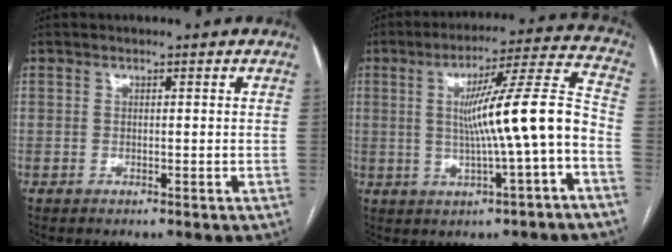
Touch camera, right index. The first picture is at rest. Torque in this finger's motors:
{"motor_torque": [0.78, -0.38, 0.61, 0.17]}